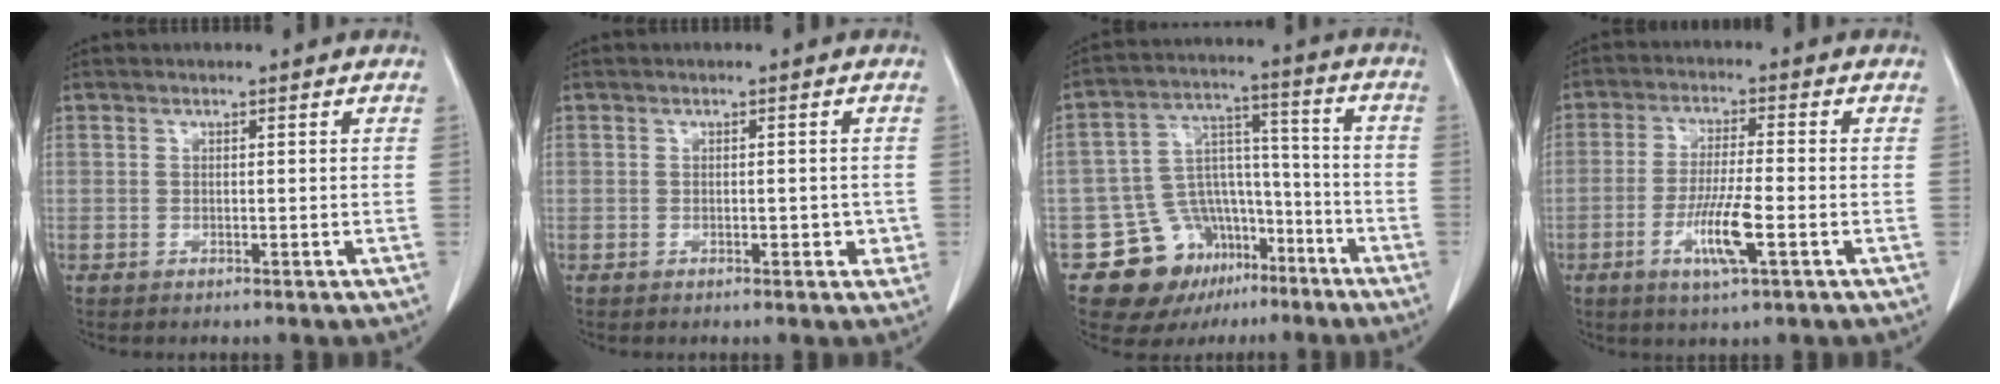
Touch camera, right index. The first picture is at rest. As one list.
[{"total": 2.0, "force": [-0.4, 1.1, 1.7], "torque": [-0.017, 0.002, -0.003]}, {"total": 15.3, "force": [-8.9, 10.9, 5.9], "torque": [-0.098, 0.069, -0.130]}, {"total": 7.7, "force": [-2.8, 0.4, 7.2], "torque": [-0.139, -0.012, -0.053]}]